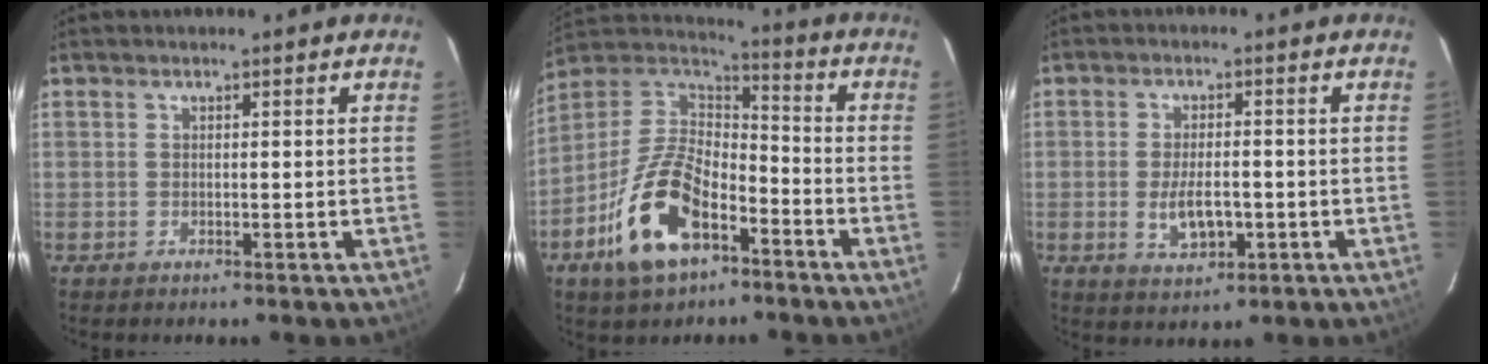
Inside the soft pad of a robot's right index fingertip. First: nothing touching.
{"total": 19.0, "force": [-9.1, 9.7, 13.6], "torque": [-0.290, -0.002, -0.163]}
{"total": 6.0, "force": [-1.4, 3.0, 5.0], "torque": [-0.099, -0.008, -0.016]}